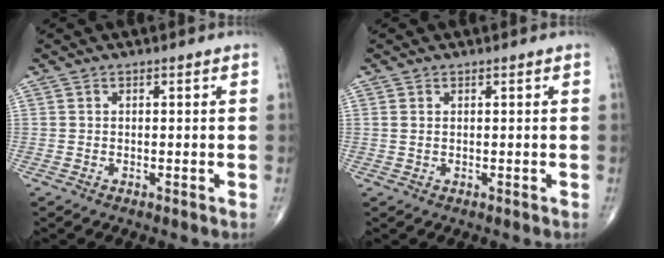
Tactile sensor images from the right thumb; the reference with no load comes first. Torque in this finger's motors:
{"motor_torque": [-0.25, -0.32, -0.19, -0.11, -0.05]}